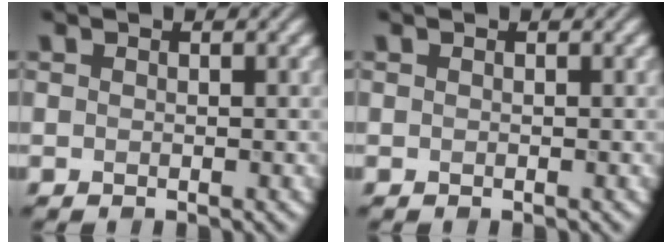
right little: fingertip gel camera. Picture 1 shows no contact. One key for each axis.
{"total": 0.0}